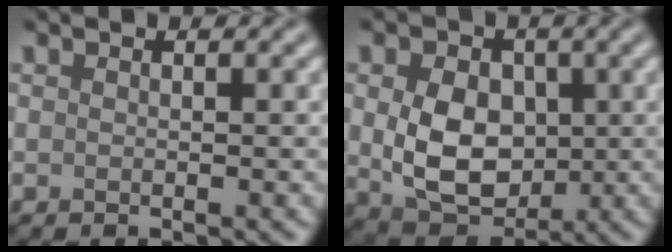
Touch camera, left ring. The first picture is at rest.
{"total": 7.2, "force": [0.2, 5.3, 4.8], "torque": [-0.097, -0.011, 0.011]}